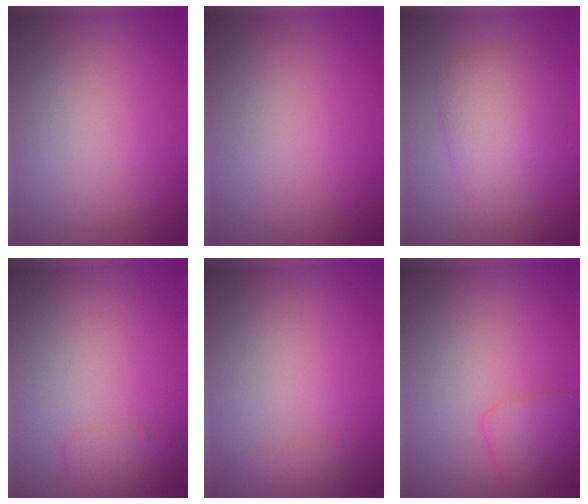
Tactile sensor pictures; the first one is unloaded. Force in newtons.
{"total": 0.0}
{"total": 4.3, "press": 4.3, "slide": 0.1}
{"total": 1.4, "press": 1.4, "slide": 0.0}
{"total": 1.3, "press": 1.3, "slide": 0.1}
{"total": 2.2, "press": 2.2, "slide": 0.1}